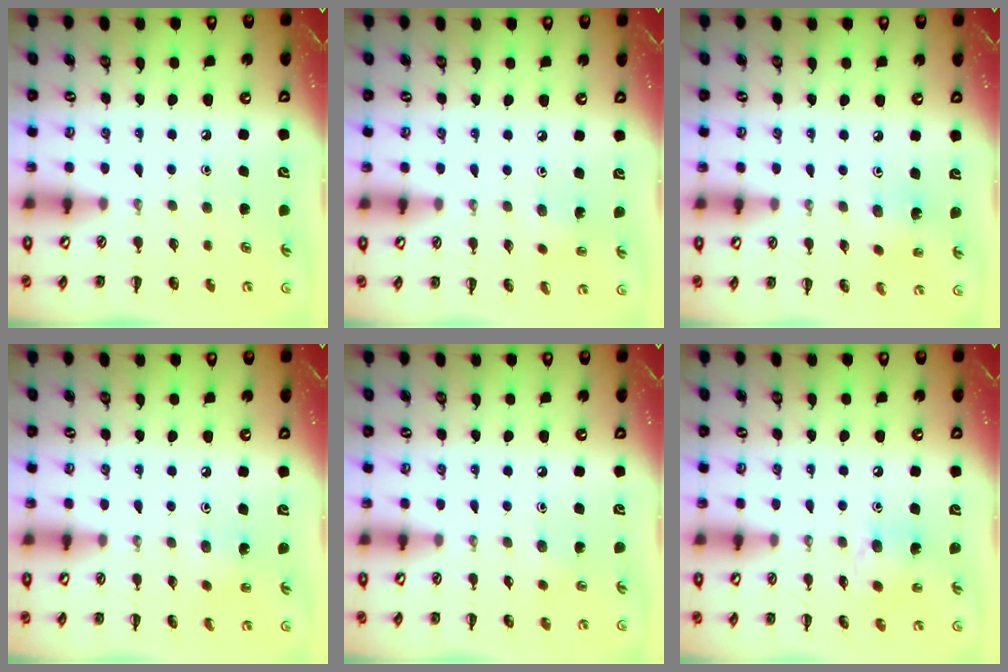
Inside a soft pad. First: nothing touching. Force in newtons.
{"total": 1.8, "press": 1.7, "slide": 0.7}
{"total": 1.4, "press": 1.3, "slide": 0.6}
{"total": 2.4, "press": 2.2, "slide": 0.7}
{"total": 3.8, "press": 3.6, "slide": 1.1}
{"total": 7.2, "press": 7.2, "slide": 0.5}